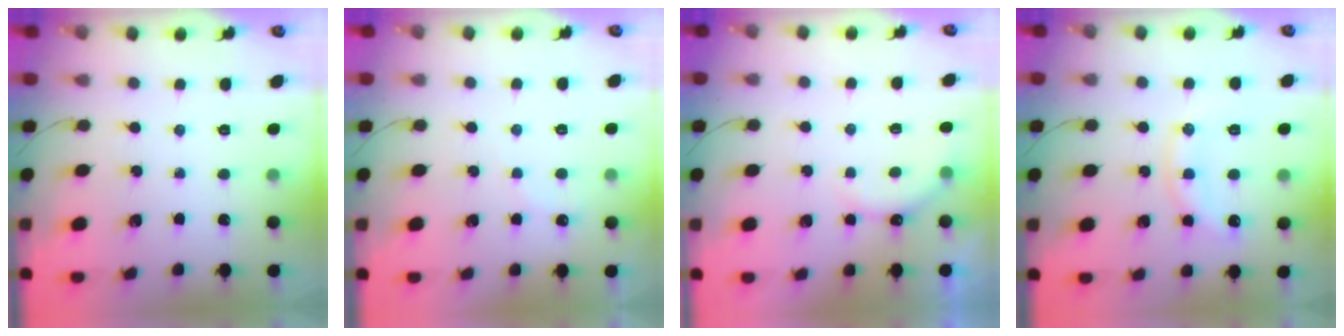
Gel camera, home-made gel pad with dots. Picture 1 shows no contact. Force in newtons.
{"total": 4.2, "press": 4.1, "slide": 1.0}
{"total": 5.3, "press": 5.2, "slide": 0.6}
{"total": 11.8, "press": 11.8, "slide": 0.8}